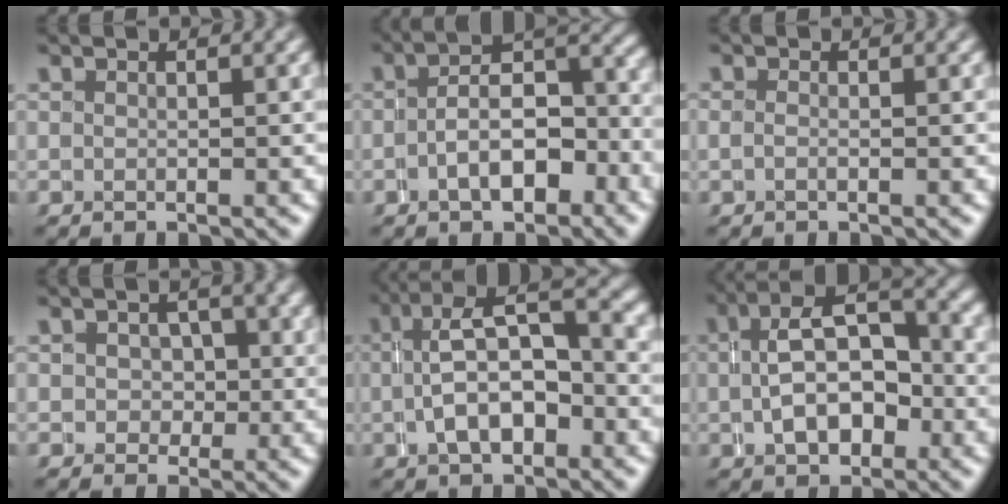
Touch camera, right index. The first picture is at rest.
{"total": 5.3, "force": [-2.0, 2.3, 4.4], "torque": [-0.053, 0.003, -0.032]}
{"total": 0.5, "force": [-0.2, 0.2, 0.4], "torque": [-0.003, 0.010, -0.010]}
{"total": 2.2, "force": [0.5, 2.0, 0.8], "torque": [0.004, 0.011, 0.000]}
{"total": 5.7, "force": [0.1, 2.3, 5.2], "torque": [-0.085, 0.010, 0.003]}
{"total": 6.2, "force": [0.0, 3.3, 5.3], "torque": [-0.076, 0.007, 0.001]}